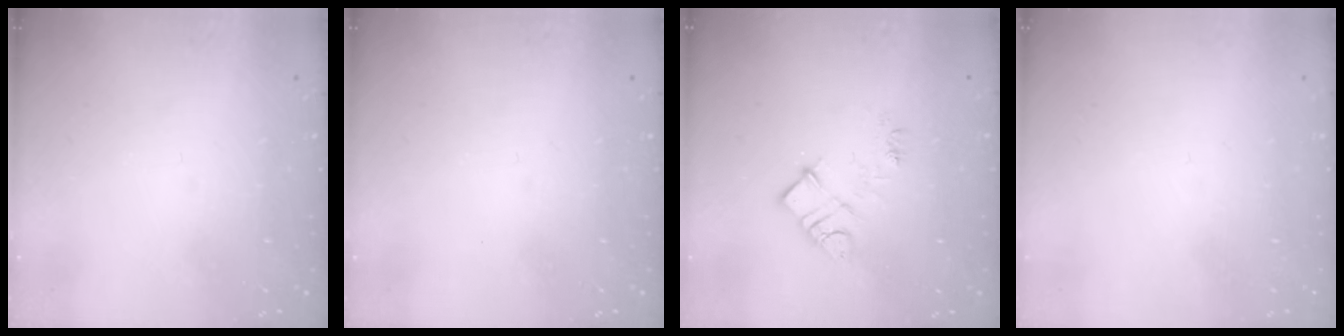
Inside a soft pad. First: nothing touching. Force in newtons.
{"total": 0.0}
{"total": 9.3, "press": 9.3, "slide": 0.5}
{"total": 1.5, "press": 1.5, "slide": 0.1}